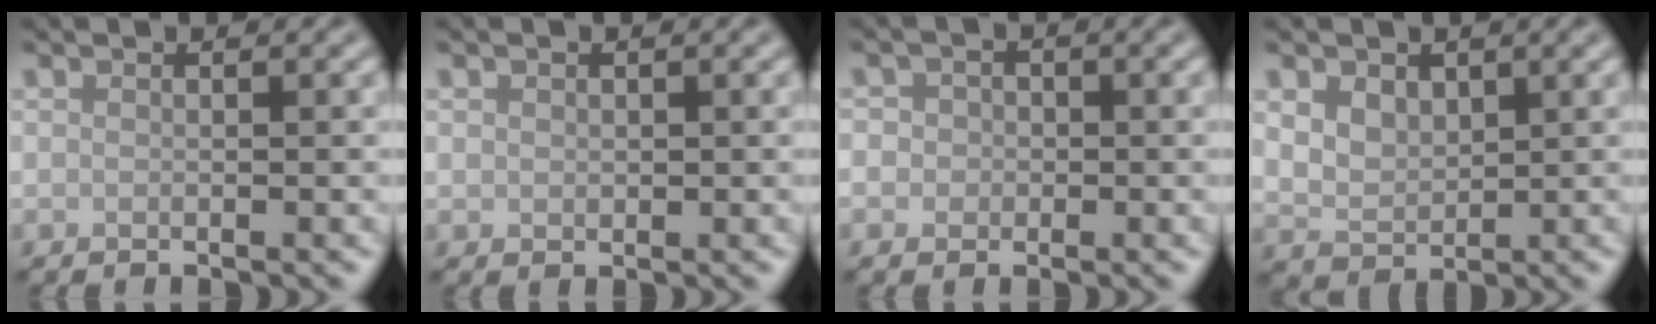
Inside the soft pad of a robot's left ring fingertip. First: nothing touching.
{"total": 0.8, "force": [0.3, 0.7, 0.2], "torque": [-0.002, -0.002, 0.006]}
{"total": 2.9, "force": [-0.2, 2.8, 0.9], "torque": [0.005, 0.009, -0.026]}
{"total": 2.8, "force": [1.1, 2.1, 1.6], "torque": [-0.028, -0.004, 0.022]}